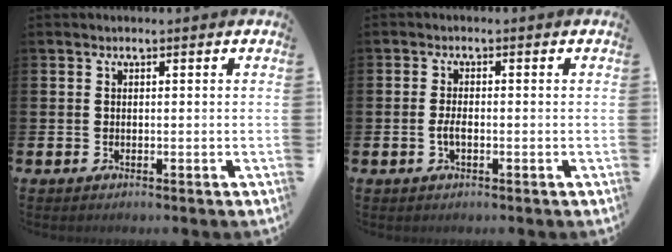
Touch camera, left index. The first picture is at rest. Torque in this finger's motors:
{"motor_torque": [0.26, -0.03, 0.07, 0.07]}